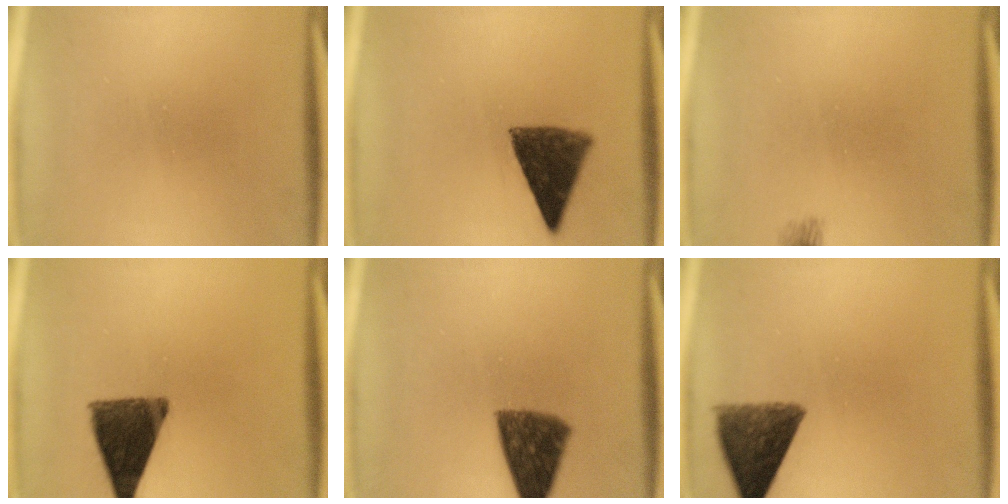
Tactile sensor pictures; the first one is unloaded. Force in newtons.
{"total": 8.8}
{"total": 1.6}
{"total": 11.5}
{"total": 9.7}
{"total": 10.0}